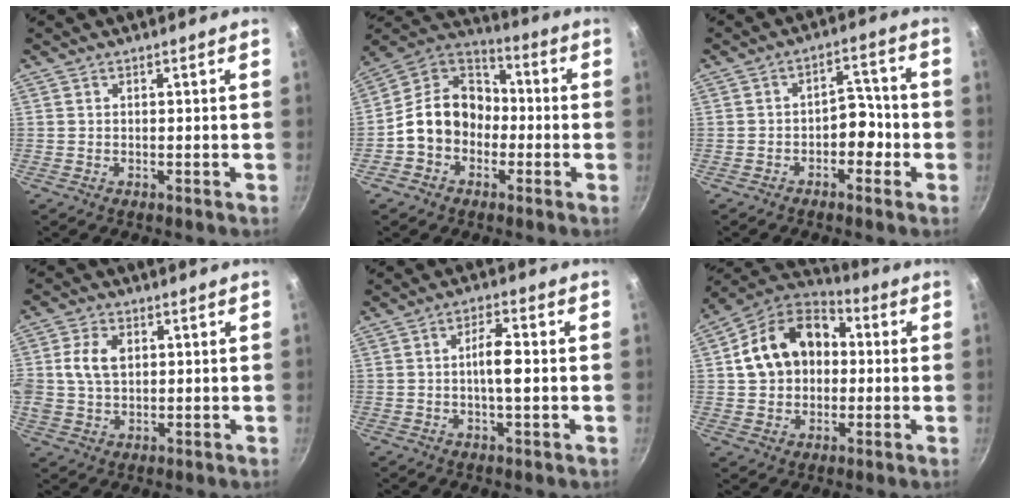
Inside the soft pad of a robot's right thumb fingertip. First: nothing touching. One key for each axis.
{"total": 14.0, "fx": -2.5, "fy": 11.4, "fz": 7.8, "tx": -0.092, "ty": 0.052, "tz": -0.064}
{"total": 5.4, "fx": -2.0, "fy": 3.6, "fz": 3.5, "tx": -0.002, "ty": 0.035, "tz": -0.034}
{"total": 7.7, "fx": 1.4, "fy": 5.5, "fz": 5.2, "tx": -0.091, "ty": 0.007, "tz": 0.023}
{"total": 5.5, "fx": -0.3, "fy": 1.5, "fz": 5.2, "tx": -0.095, "ty": 0.012, "tz": -0.009}
{"total": 17.4, "fx": 2.1, "fy": 13.3, "fz": 11.1, "tx": -0.171, "ty": 0.038, "tz": 0.022}